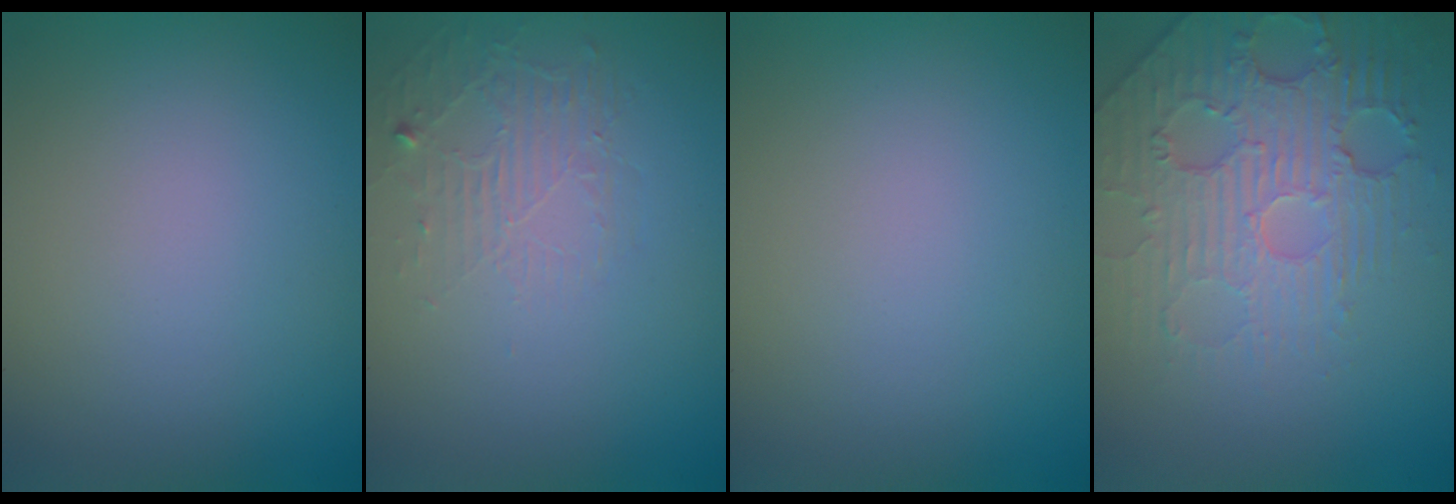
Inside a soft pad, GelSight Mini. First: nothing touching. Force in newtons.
{"total": 1.9, "press": 0.6, "slide": 1.8}
{"total": 0.0}
{"total": 4.5, "press": 4.1, "slide": 1.7}